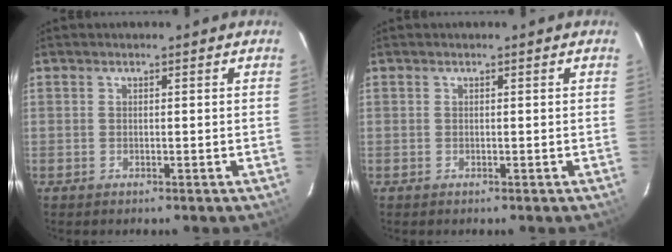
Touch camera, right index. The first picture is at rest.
{"total": 0.0}